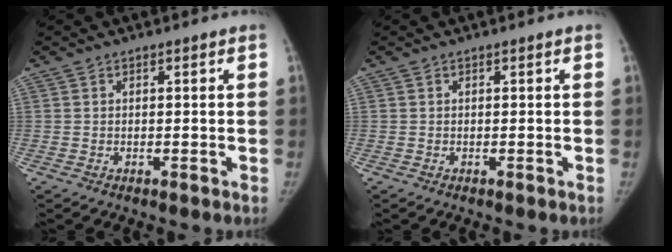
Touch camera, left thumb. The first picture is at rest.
{"total": 0.0}